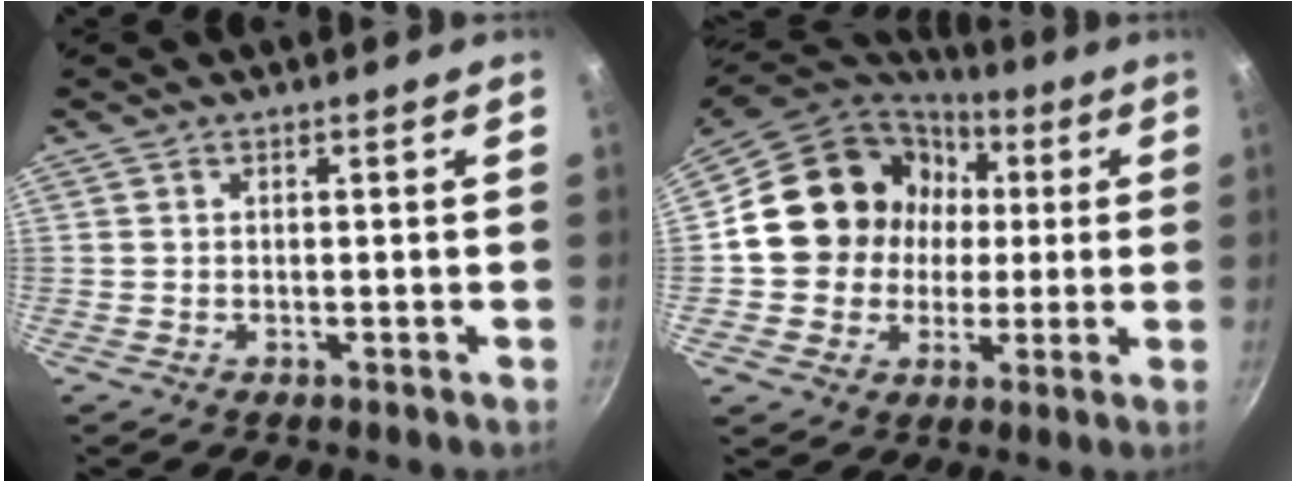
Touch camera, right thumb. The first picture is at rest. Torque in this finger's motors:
{"motor_torque": [0.95, 3.84, 1.30, -0.83, 0.02]}